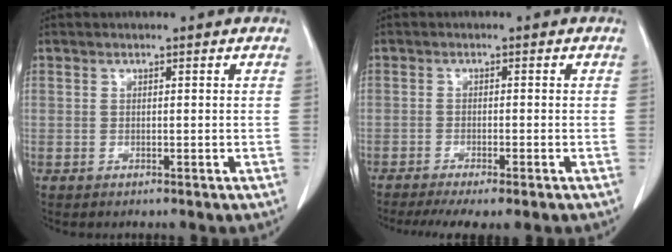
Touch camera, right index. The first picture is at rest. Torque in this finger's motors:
{"motor_torque": [0.81, -0.85, 0.37, 0.10]}